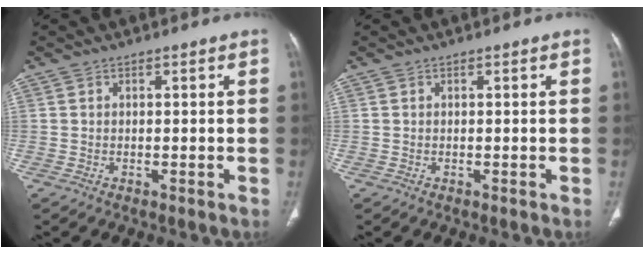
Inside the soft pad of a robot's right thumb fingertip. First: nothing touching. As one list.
[{"total": 0.0}]